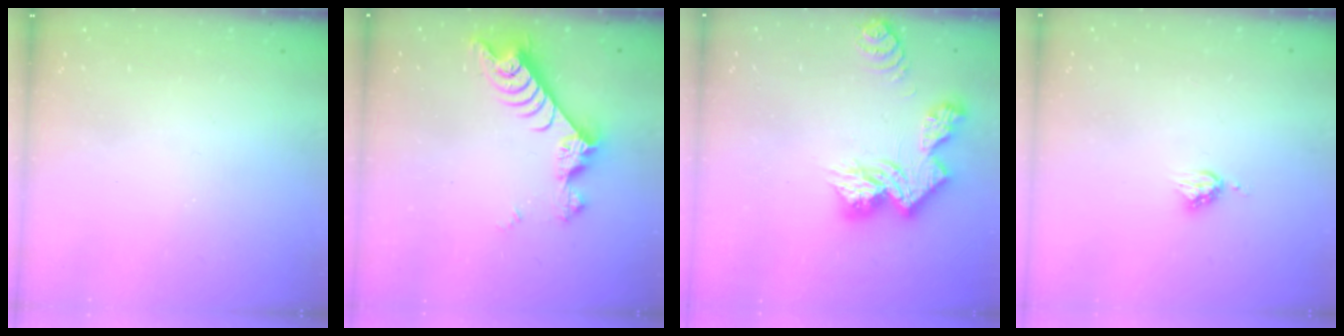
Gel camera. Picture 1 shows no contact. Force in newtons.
{"total": 8.6, "press": 8.5, "slide": 1.1}
{"total": 13.8, "press": 13.8, "slide": 0.4}
{"total": 5.4, "press": 5.4, "slide": 0.4}